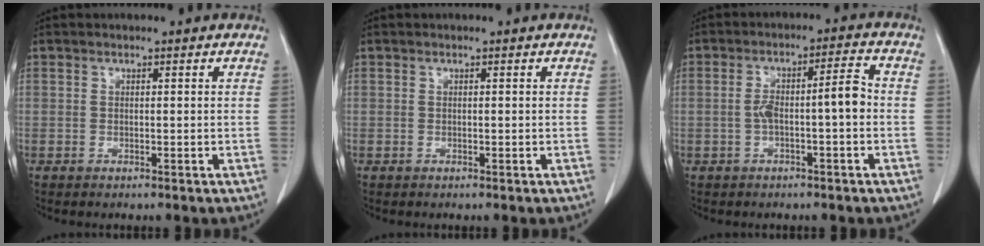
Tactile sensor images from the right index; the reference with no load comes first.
{"total": 0.0}
{"total": 6.0, "force": [-1.0, 0.9, 5.8], "torque": [-0.104, 0.026, -0.013]}